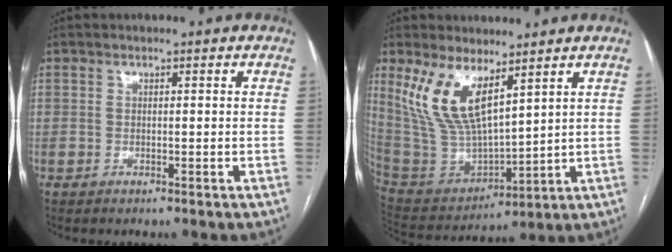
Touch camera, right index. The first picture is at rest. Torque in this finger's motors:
{"motor_torque": [1.35, 0.78, 0.35, 0.21]}